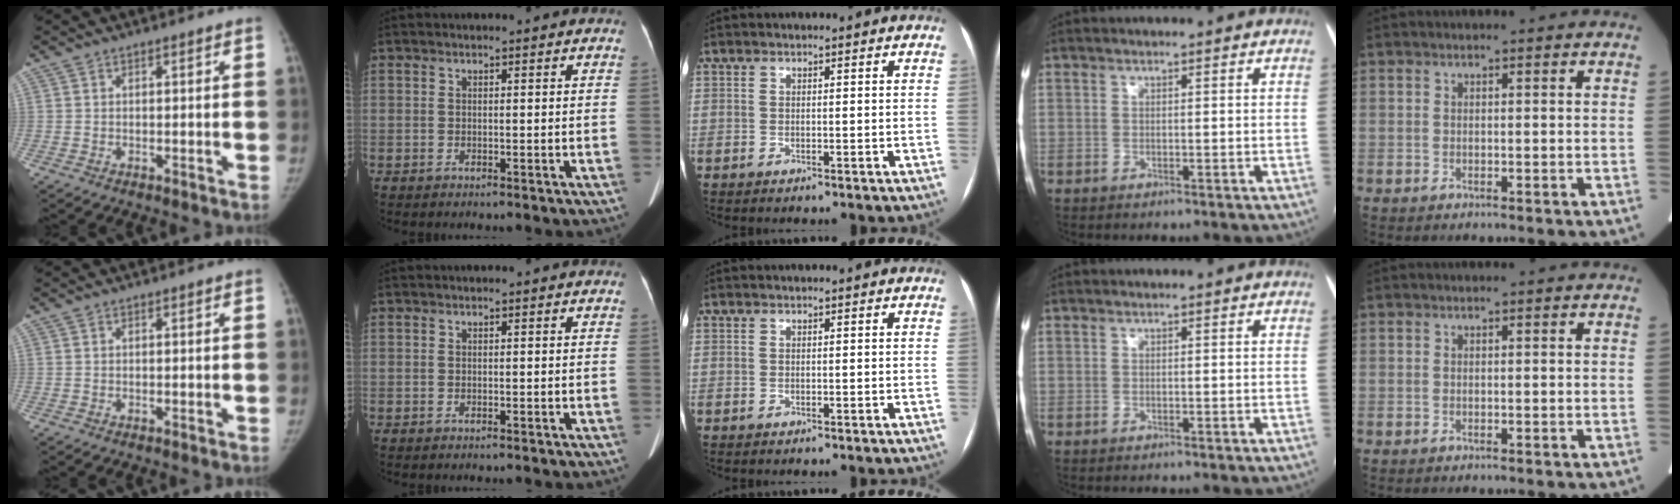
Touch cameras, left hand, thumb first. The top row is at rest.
{}